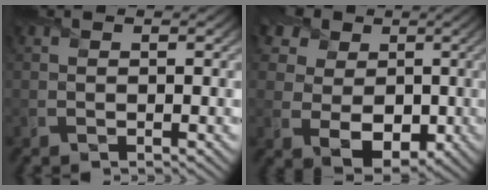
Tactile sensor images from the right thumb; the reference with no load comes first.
{"total": 10.6, "force": [2.5, 8.7, 5.4], "torque": [-0.132, 0.008, 0.032]}